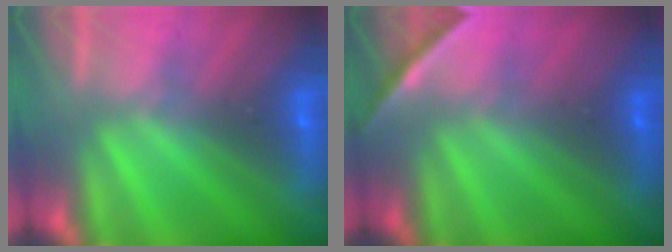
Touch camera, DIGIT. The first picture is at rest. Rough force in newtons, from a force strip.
{"total": 1.9}